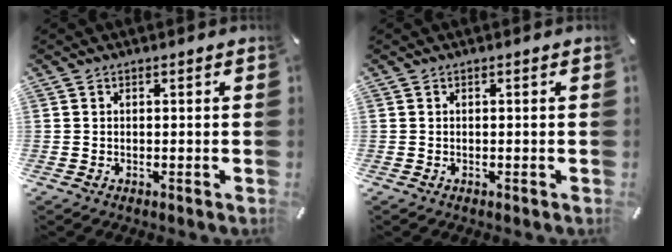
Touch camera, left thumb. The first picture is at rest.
{"total": 0.0}